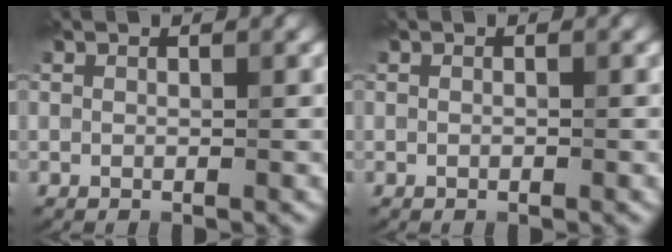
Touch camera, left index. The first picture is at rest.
{"total": 0.0}